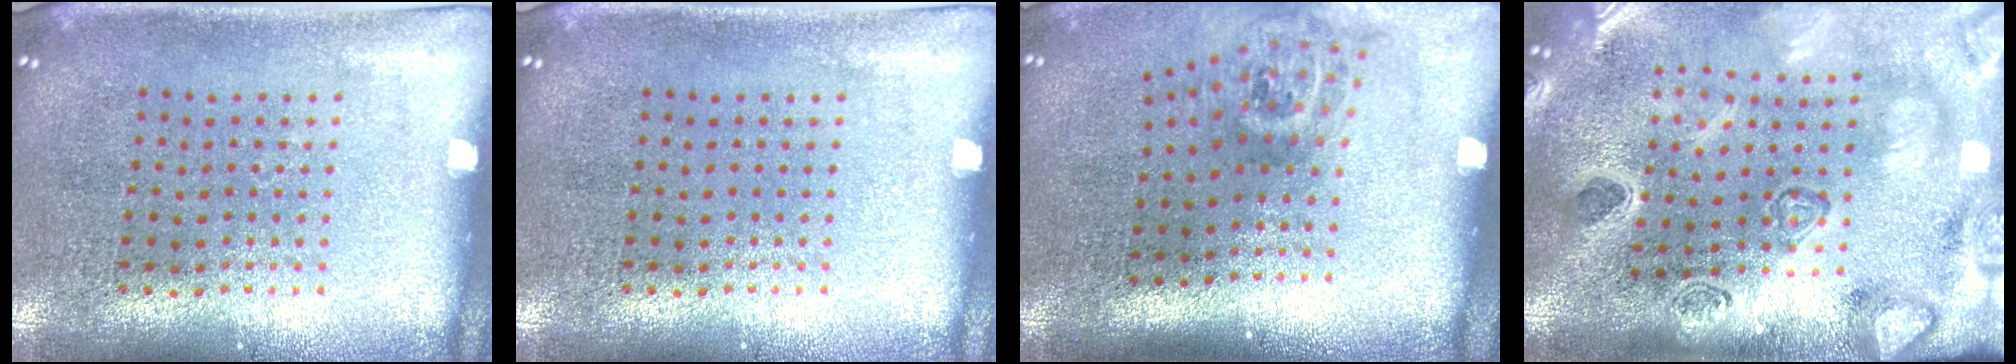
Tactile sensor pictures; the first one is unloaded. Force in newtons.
{"total": 0.0}
{"total": 1.9, "press": 1.3, "slide": 1.4}
{"total": 4.3, "press": 3.3, "slide": 2.7}